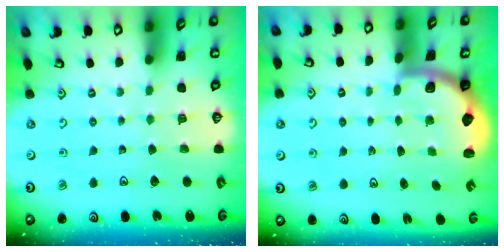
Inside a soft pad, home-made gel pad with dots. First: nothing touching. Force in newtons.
{"total": 2.0, "press": 2.0, "slide": 0.5}